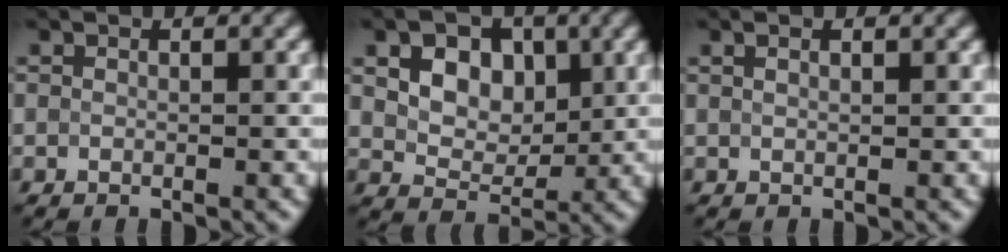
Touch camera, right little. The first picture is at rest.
{"total": 7.1, "force": [2.8, 4.8, 4.4], "torque": [-0.088, 0.012, 0.051]}
{"total": 0.7, "force": [0.6, -0.1, 0.4], "torque": [-0.013, 0.007, 0.012]}